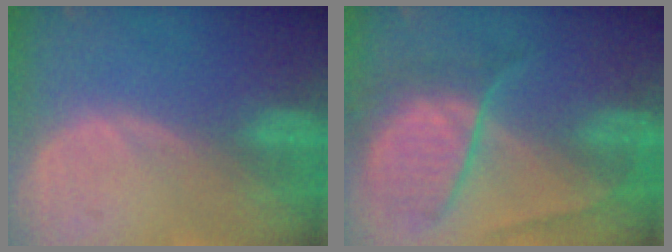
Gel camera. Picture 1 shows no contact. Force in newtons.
{"total": 7.5, "press": 7.5, "slide": 0.3}